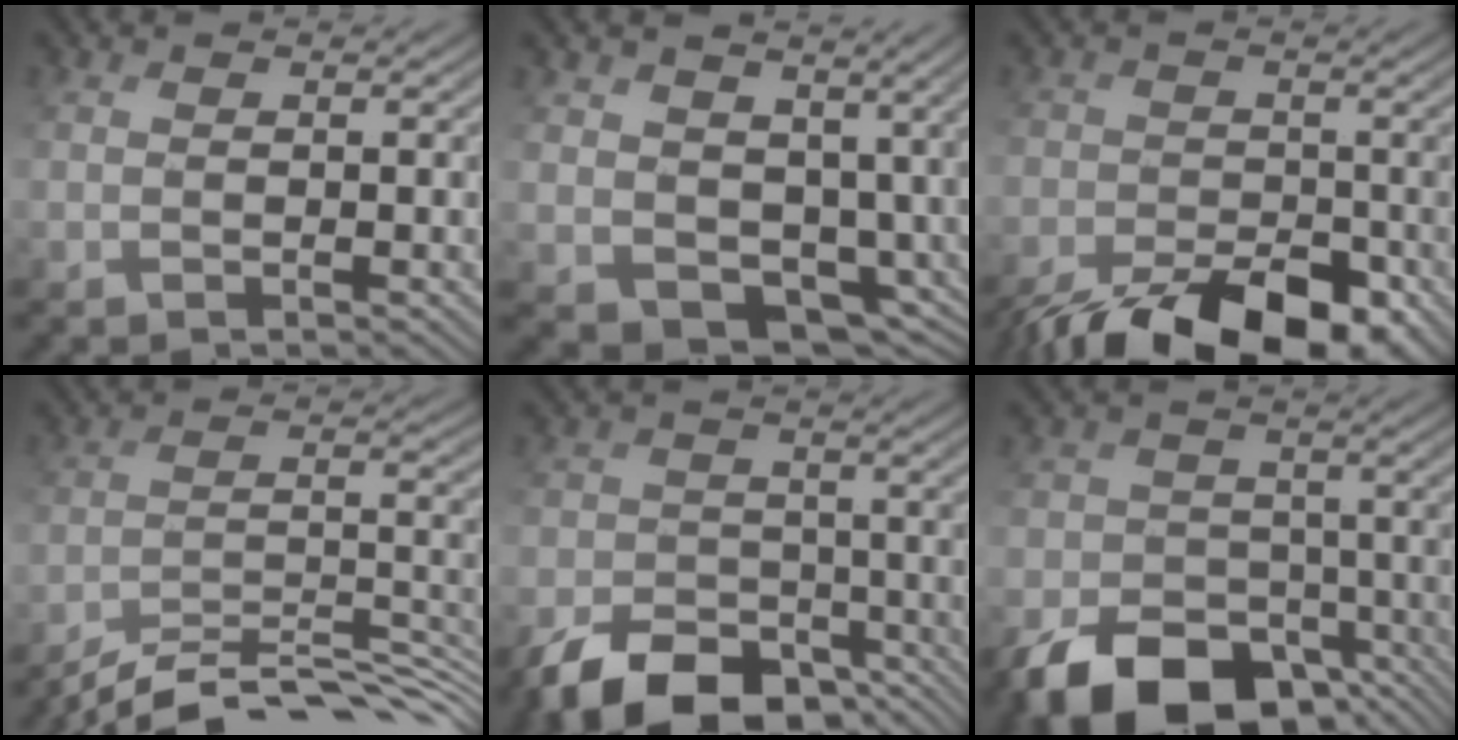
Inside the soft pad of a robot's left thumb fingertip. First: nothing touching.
{"total": 9.3, "force": [0.2, 7.7, 5.2], "torque": [-0.134, -0.035, 0.011]}
{"total": 11.6, "force": [-9.0, 4.9, 5.3], "torque": [-0.082, -0.043, -0.133]}
{"total": 10.7, "force": [-9.9, 1.5, 3.9], "torque": [-0.052, 0.007, -0.163]}
{"total": 9.0, "force": [-7.1, 4.8, 2.8], "torque": [-0.033, -0.026, -0.122]}
{"total": 10.4, "force": [-6.9, 6.8, 3.9], "torque": [-0.050, -0.032, -0.122]}